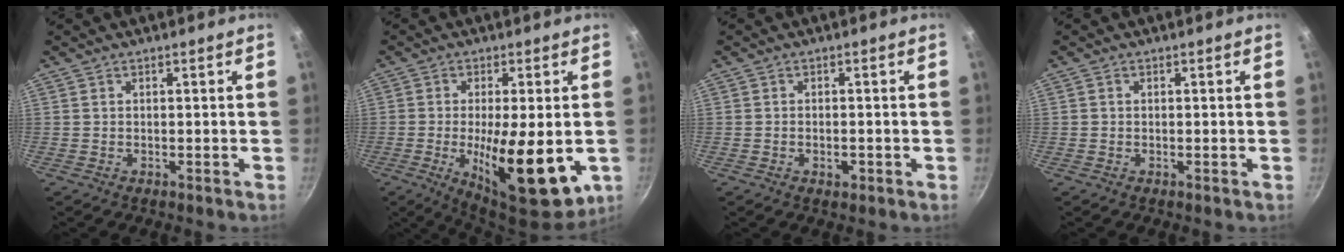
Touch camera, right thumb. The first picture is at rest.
{"total": 16.8, "force": [-3.2, 5.7, 15.5], "torque": [-0.226, -0.005, -0.040]}
{"total": 2.0, "force": [-0.8, 1.2, 1.4], "torque": [-0.022, 0.003, -0.012]}
{"total": 0.0}